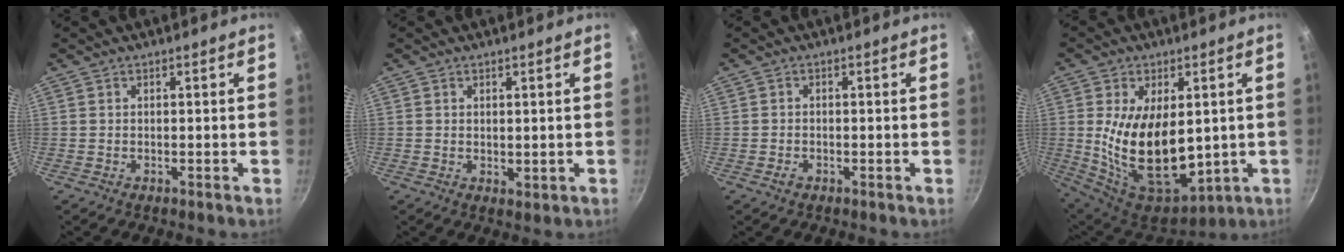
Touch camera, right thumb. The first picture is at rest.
{"total": 1.5, "force": [0.6, 1.0, 1.0], "torque": [-0.012, -0.011, 0.009]}
{"total": 1.5, "force": [-0.8, 1.0, 0.7], "torque": [-0.012, 0.006, -0.015]}
{"total": 19.8, "force": [0.4, 11.6, 16.1], "torque": [-0.263, -0.028, 0.032]}